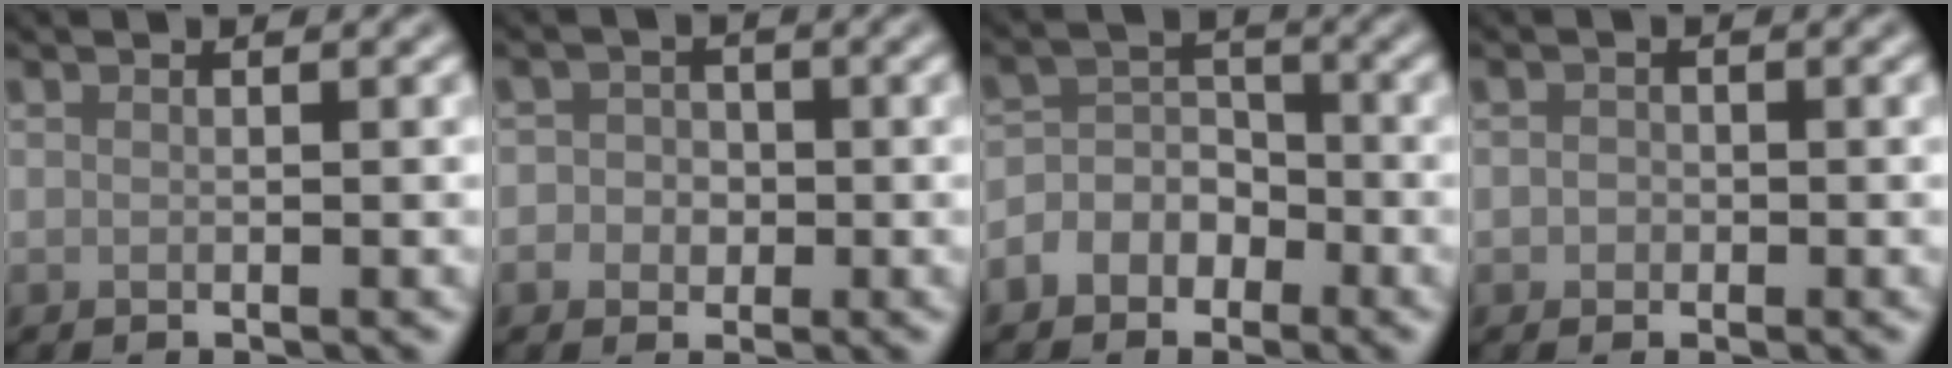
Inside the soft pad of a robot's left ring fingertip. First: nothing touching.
{"total": 2.7, "force": [-0.4, 2.6, 0.8], "torque": [0.013, 0.008, -0.027]}
{"total": 4.2, "force": [-2.2, 3.3, 1.1], "torque": [0.007, 0.012, -0.059]}
{"total": 1.0, "force": [-0.2, 0.9, 0.2], "torque": [0.002, -0.004, -0.006]}